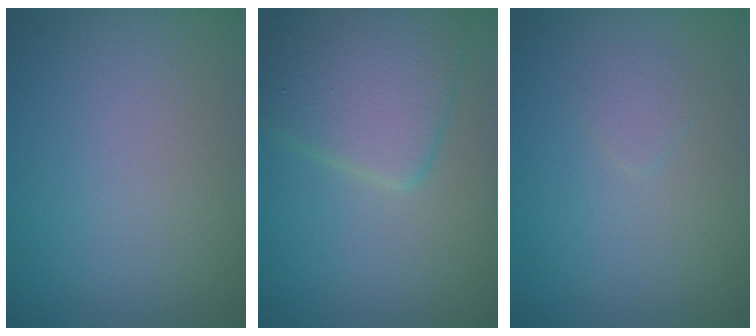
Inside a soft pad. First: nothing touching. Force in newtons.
{"total": 5.9, "press": 5.9, "slide": 0.2}
{"total": 0.9, "press": 0.9, "slide": 0.0}